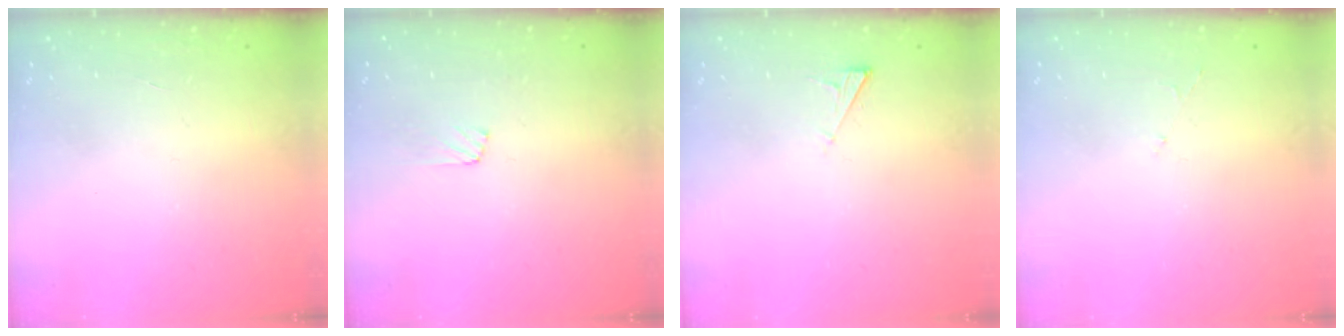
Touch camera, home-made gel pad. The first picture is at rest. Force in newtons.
{"total": 7.1, "press": 7.0, "slide": 0.5}
{"total": 2.5, "press": 2.4, "slide": 0.3}
{"total": 2.8, "press": 2.8, "slide": 0.5}